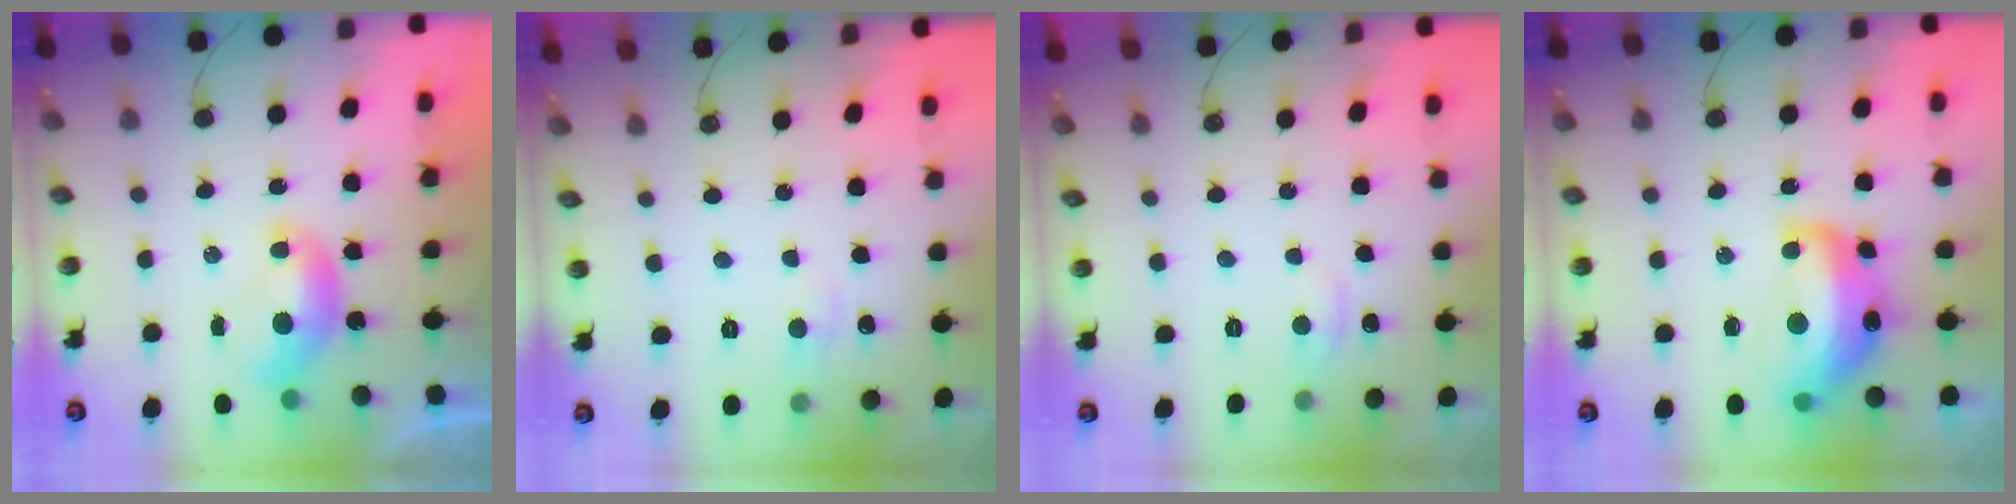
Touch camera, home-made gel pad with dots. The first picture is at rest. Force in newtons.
{"total": 0.8, "press": 0.5, "slide": 0.6}
{"total": 0.8, "press": 0.2, "slide": 0.8}
{"total": 10.4, "press": 10.4, "slide": 1.3}